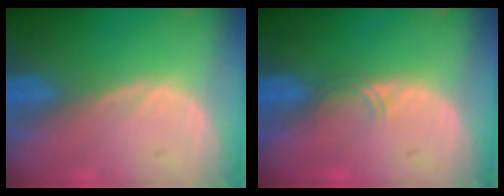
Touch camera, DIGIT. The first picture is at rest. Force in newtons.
{"total": 1.4, "press": 1.1, "slide": 0.9}